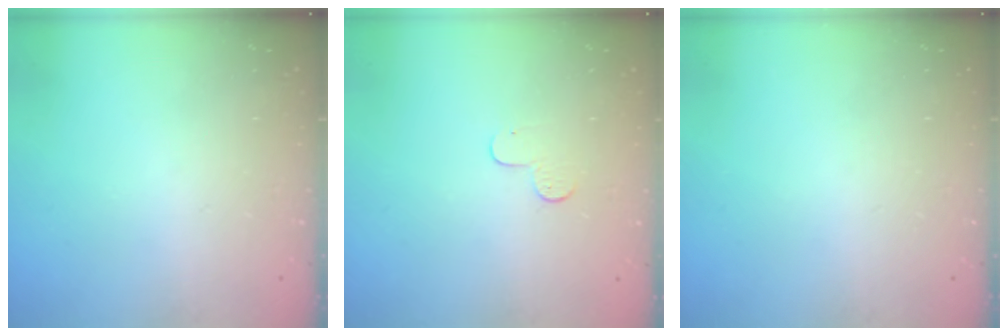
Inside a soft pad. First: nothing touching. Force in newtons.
{"total": 4.6, "press": 4.6, "slide": 0.4}
{"total": 0.0}